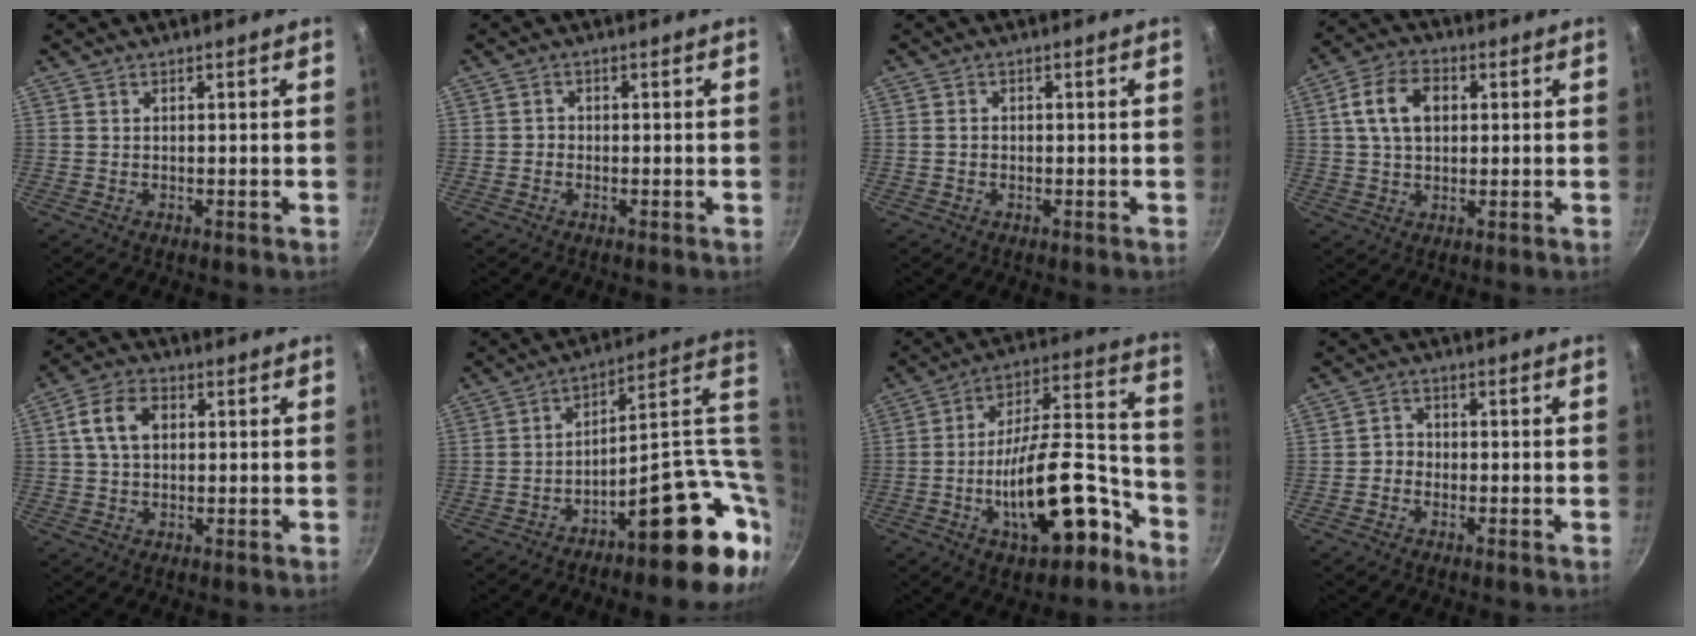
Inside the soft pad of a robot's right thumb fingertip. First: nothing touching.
{"total": 1.0, "force": [-0.6, 0.8, 0.2], "torque": [0.001, 0.002, -0.015]}
{"total": 1.3, "force": [-0.3, 1.1, 0.6], "torque": [-0.009, 0.005, -0.006]}
{"total": 9.5, "force": [2.0, 6.5, 6.7], "torque": [-0.106, 0.015, 0.026]}
{"total": 7.5, "force": [1.5, 5.2, 5.3], "torque": [-0.086, 0.014, 0.019]}
{"total": 20.0, "force": [-2.4, 8.2, 18.1], "torque": [-0.201, 0.024, -0.031]}
{"total": 20.6, "force": [-9.0, 8.6, 16.5], "torque": [-0.218, 0.077, -0.135]}
{"total": 2.3, "force": [-1.0, 1.9, 0.7], "torque": [0.003, 0.014, -0.025]}